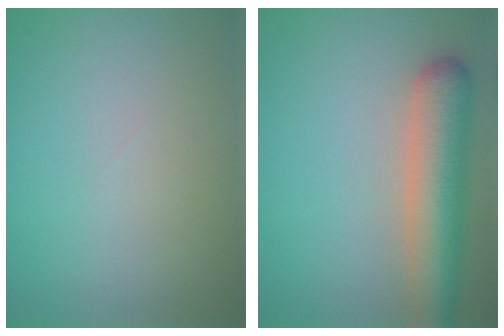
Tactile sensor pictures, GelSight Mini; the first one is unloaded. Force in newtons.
{"total": 7.5, "press": 7.5, "slide": 0.6}